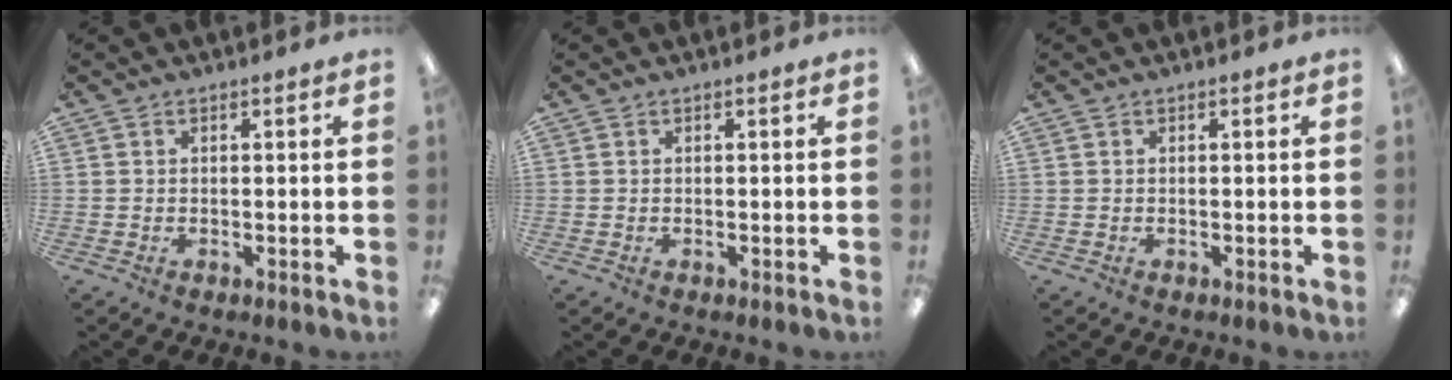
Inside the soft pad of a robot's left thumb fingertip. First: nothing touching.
{"total": 0.0}
{"total": 0.0}